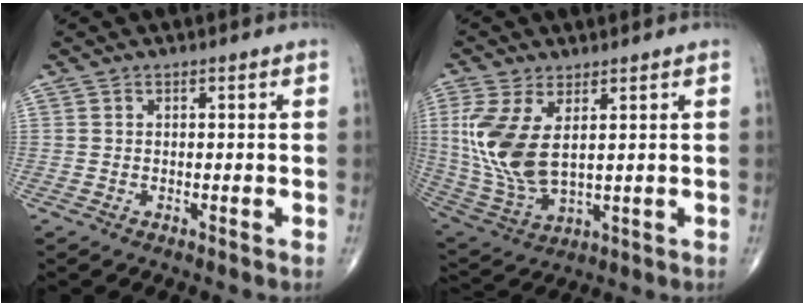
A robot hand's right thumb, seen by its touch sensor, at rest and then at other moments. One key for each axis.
{"total": 13.0, "fx": 2.8, "fy": 6.4, "fz": 10.9, "tx": -0.244, "ty": -0.014, "tz": 0.072}